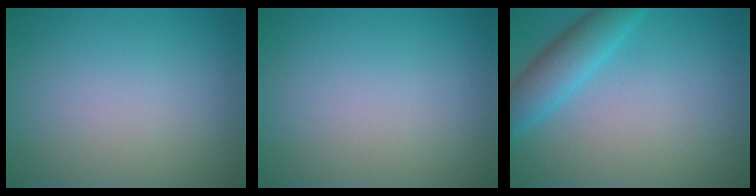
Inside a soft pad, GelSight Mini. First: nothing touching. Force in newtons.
{"total": 0.0}
{"total": 4.0, "press": 4.0, "slide": 0.2}